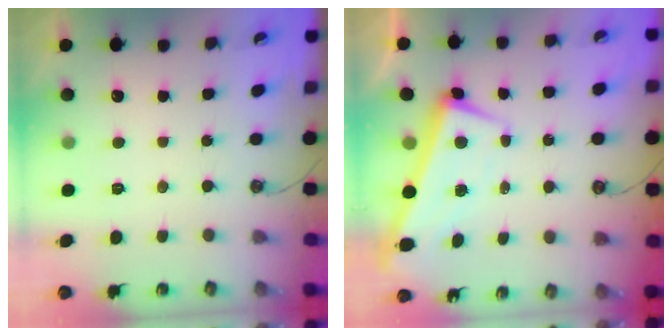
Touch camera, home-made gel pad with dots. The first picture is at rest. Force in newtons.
{"total": 2.1, "press": 1.3, "slide": 1.7}